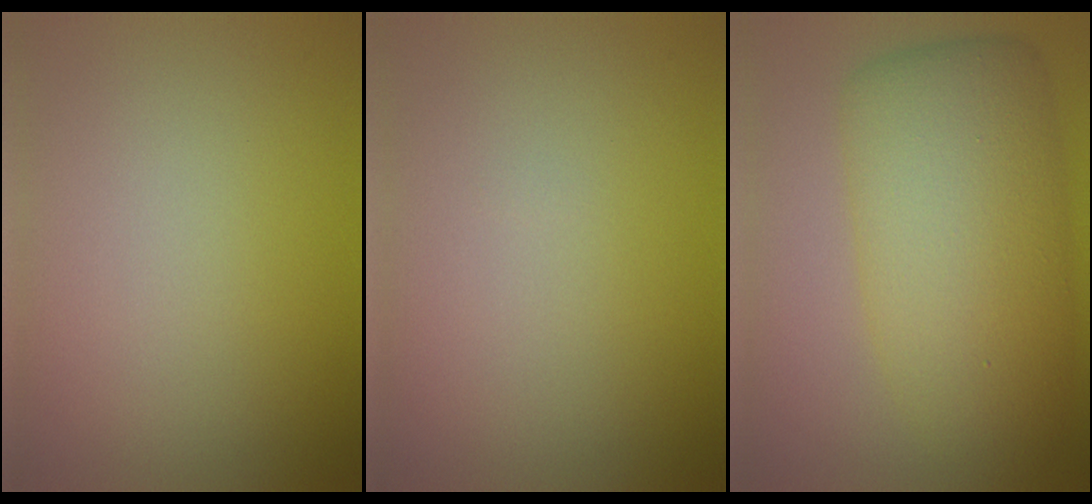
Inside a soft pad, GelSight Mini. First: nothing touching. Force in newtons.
{"total": 0.0}
{"total": 9.6, "press": 9.6, "slide": 0.3}